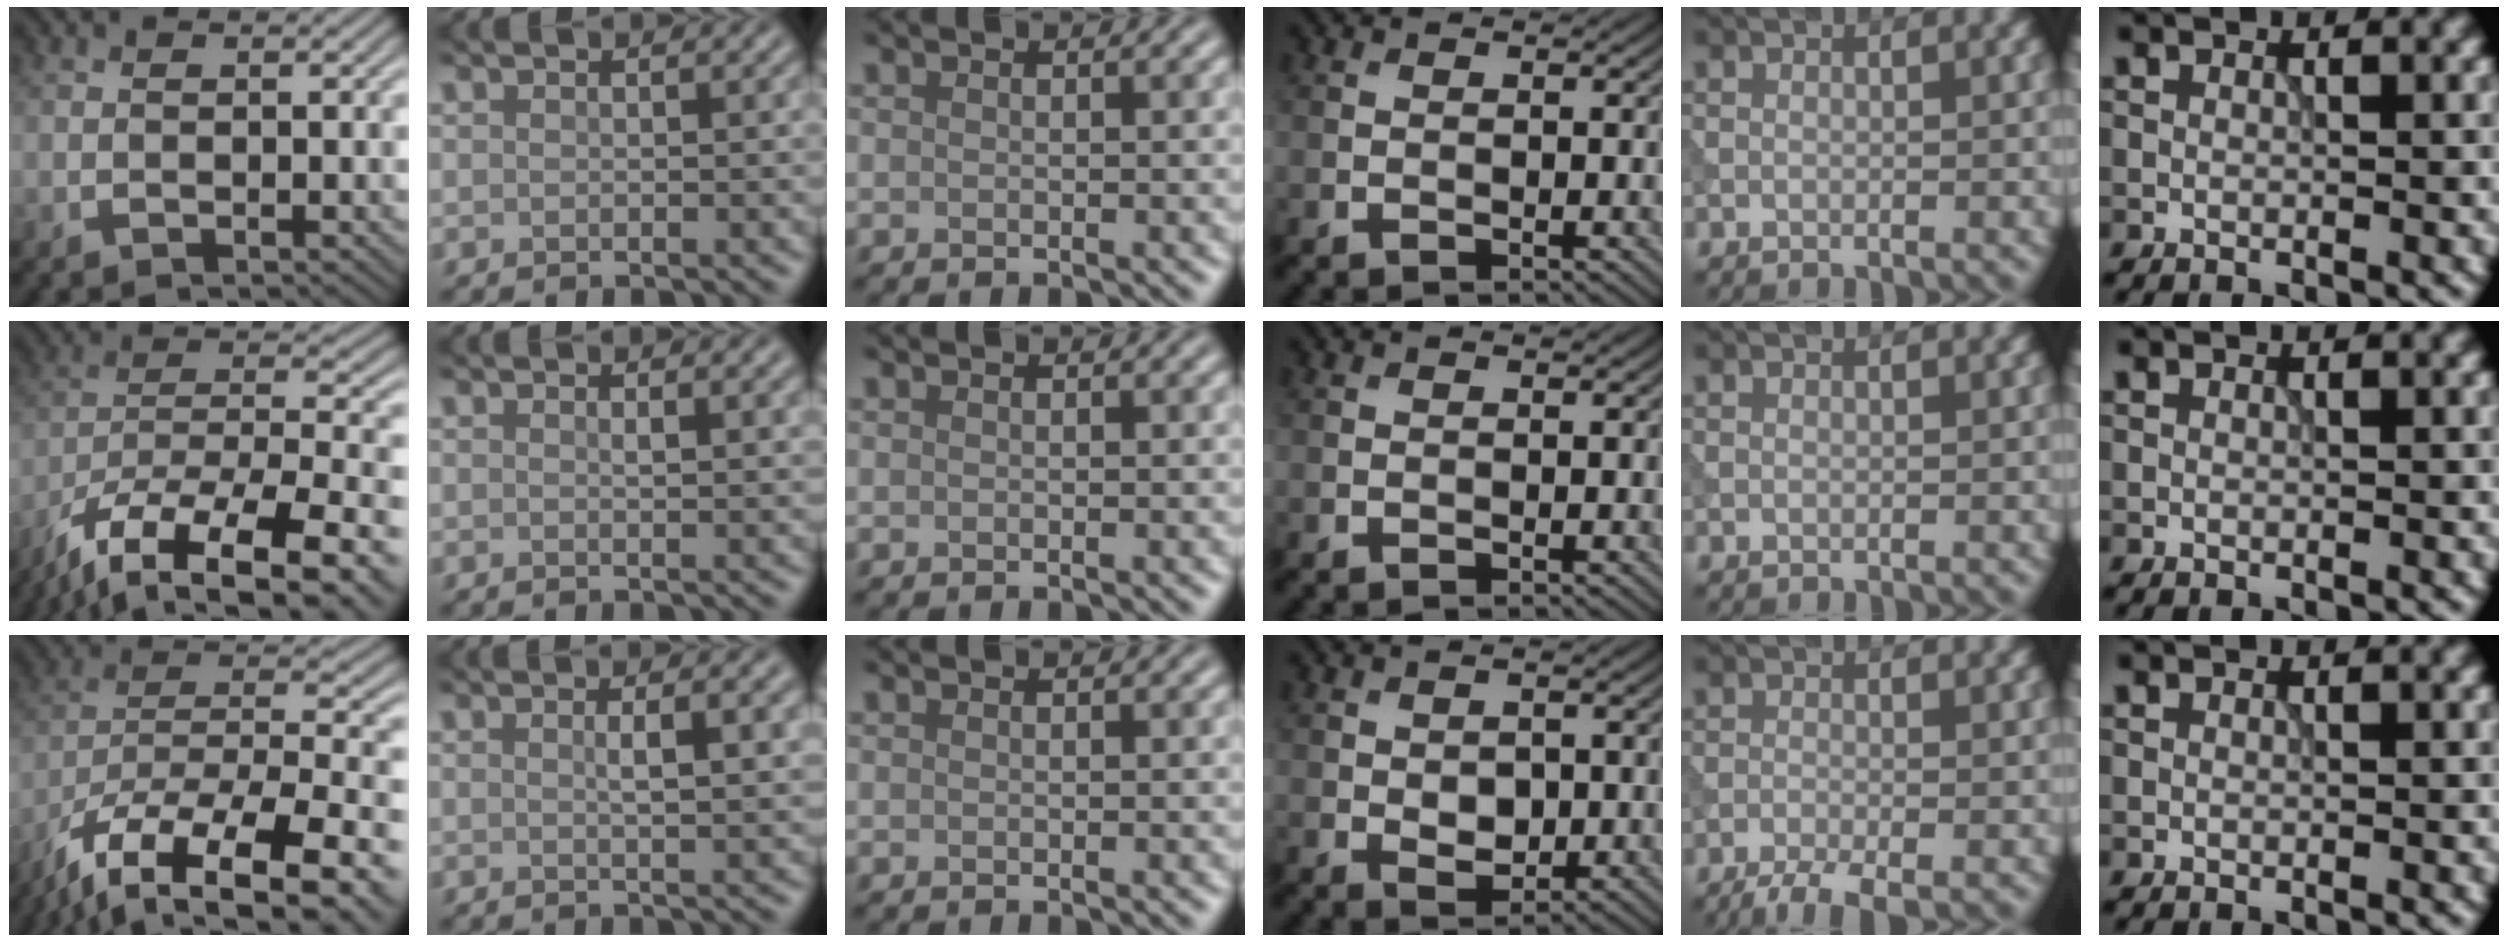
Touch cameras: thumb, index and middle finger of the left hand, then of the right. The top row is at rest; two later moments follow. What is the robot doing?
{"motion": "extract", "object": "tissue"}